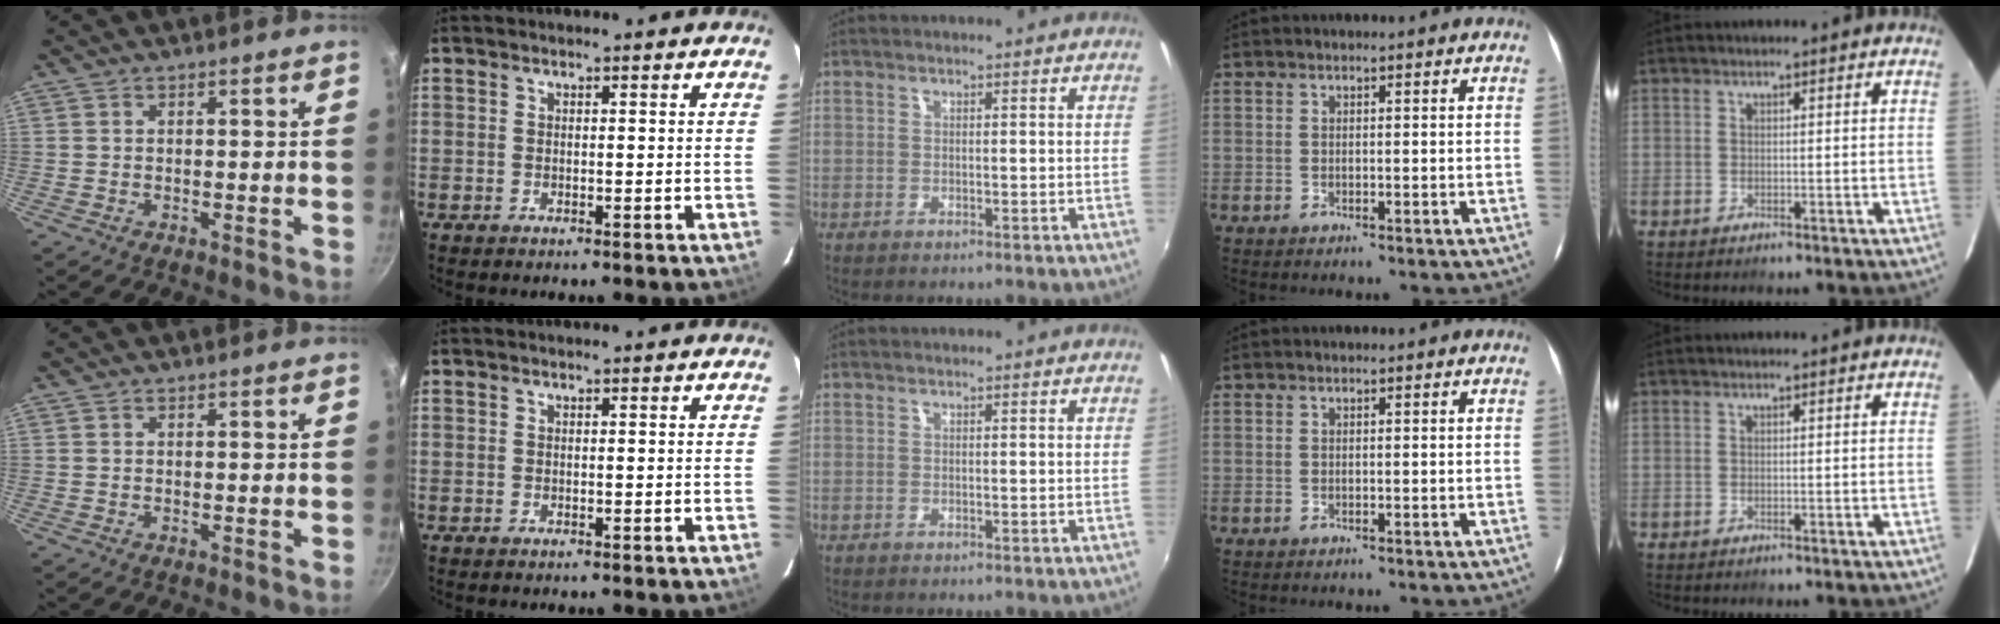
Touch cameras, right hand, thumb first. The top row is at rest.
{}